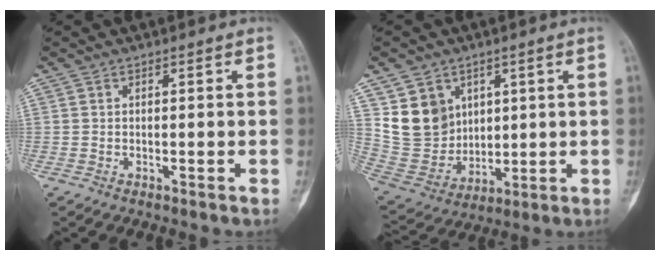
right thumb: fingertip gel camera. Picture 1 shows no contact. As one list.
[{"total": 12.2, "force": [4.9, 10.1, 4.8], "torque": [-0.063, -0.024, 0.117]}]